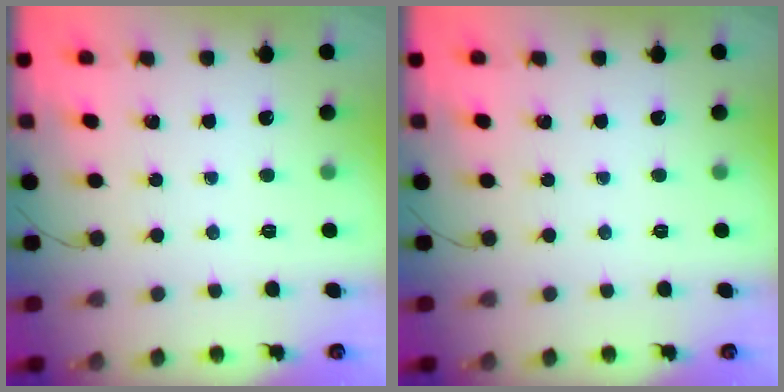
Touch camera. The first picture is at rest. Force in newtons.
{"total": 0.0}